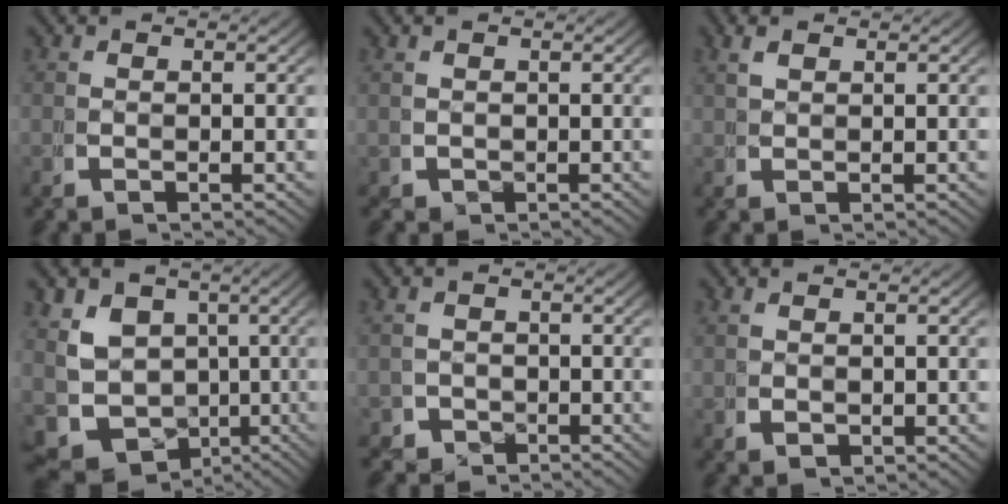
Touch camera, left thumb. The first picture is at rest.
{"total": 1.1, "force": [-0.1, 1.1, 0.2], "torque": [-0.001, -0.011, 0.005]}
{"total": 1.5, "force": [1.4, 0.1, 0.5], "torque": [-0.007, 0.005, 0.033]}
{"total": 12.0, "force": [-2.7, 9.9, 6.1], "torque": [-0.143, -0.065, -0.029]}
{"total": 2.1, "force": [-1.6, 1.4, 0.0], "torque": [0.016, -0.014, -0.026]}
{"total": 1.3, "force": [0.3, 0.8, 1.0], "torque": [-0.021, -0.007, 0.018]}